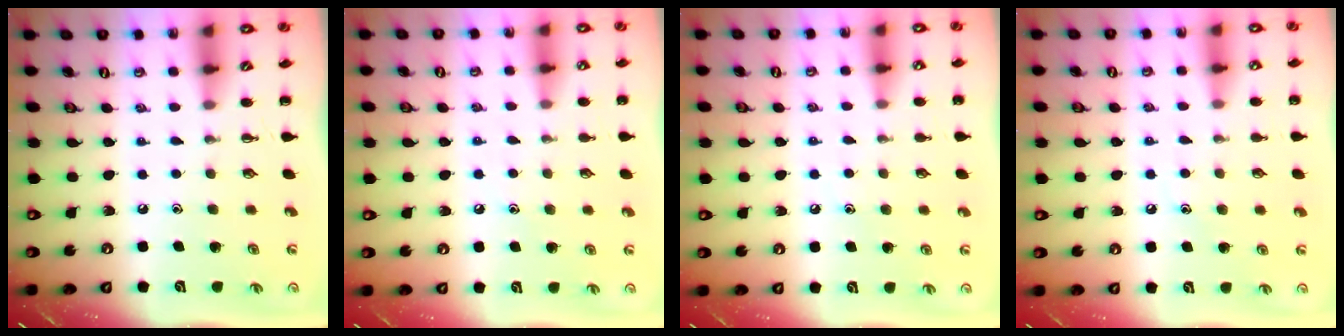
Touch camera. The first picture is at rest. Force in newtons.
{"total": 5.0, "press": 4.8, "slide": 1.4}
{"total": 5.9, "press": 5.7, "slide": 1.7}
{"total": 7.7, "press": 7.5, "slide": 1.8}